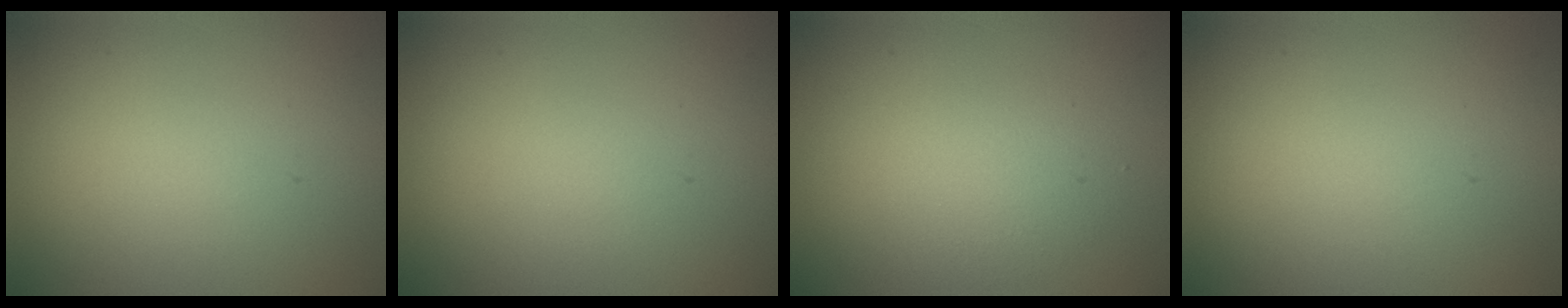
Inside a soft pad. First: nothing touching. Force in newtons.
{"total": 0.0}
{"total": 2.2, "press": 2.2, "slide": 0.2}
{"total": 0.0}